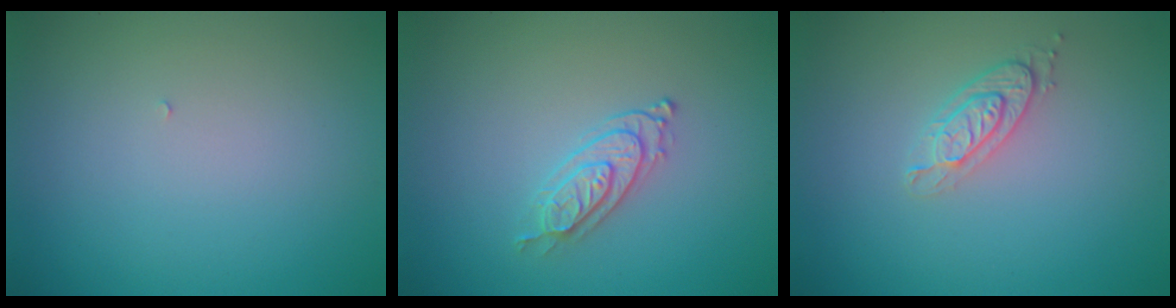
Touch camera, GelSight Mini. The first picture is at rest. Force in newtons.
{"total": 2.3, "press": 2.1, "slide": 0.9}
{"total": 2.1, "press": 1.9, "slide": 0.8}